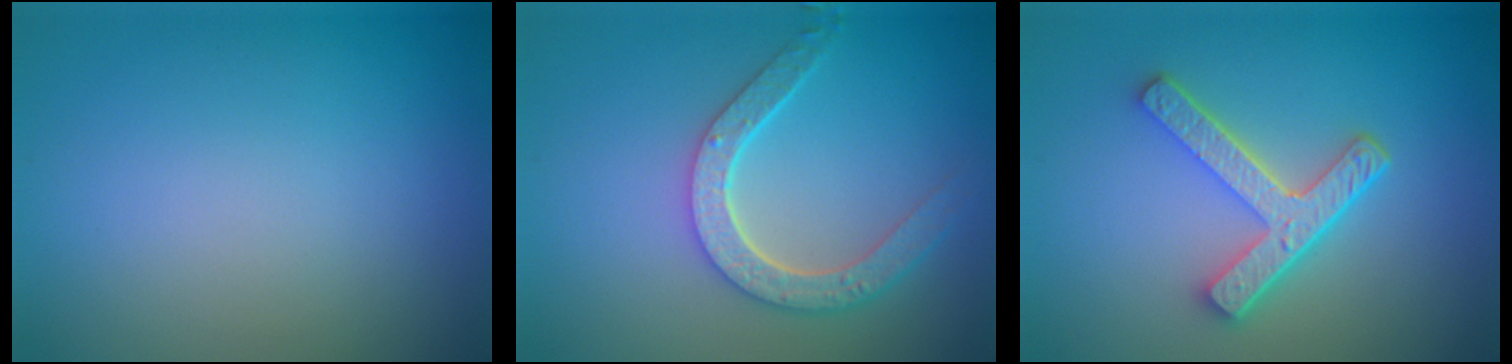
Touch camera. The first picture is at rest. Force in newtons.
{"total": 4.5, "press": 3.6, "slide": 2.7}
{"total": 5.0, "press": 3.7, "slide": 3.3}